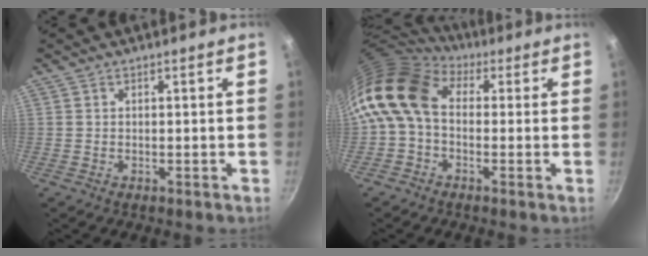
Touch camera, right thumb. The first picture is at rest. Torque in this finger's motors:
{"motor_torque": [2.26, 2.75, 1.82, -0.75, 0.28]}